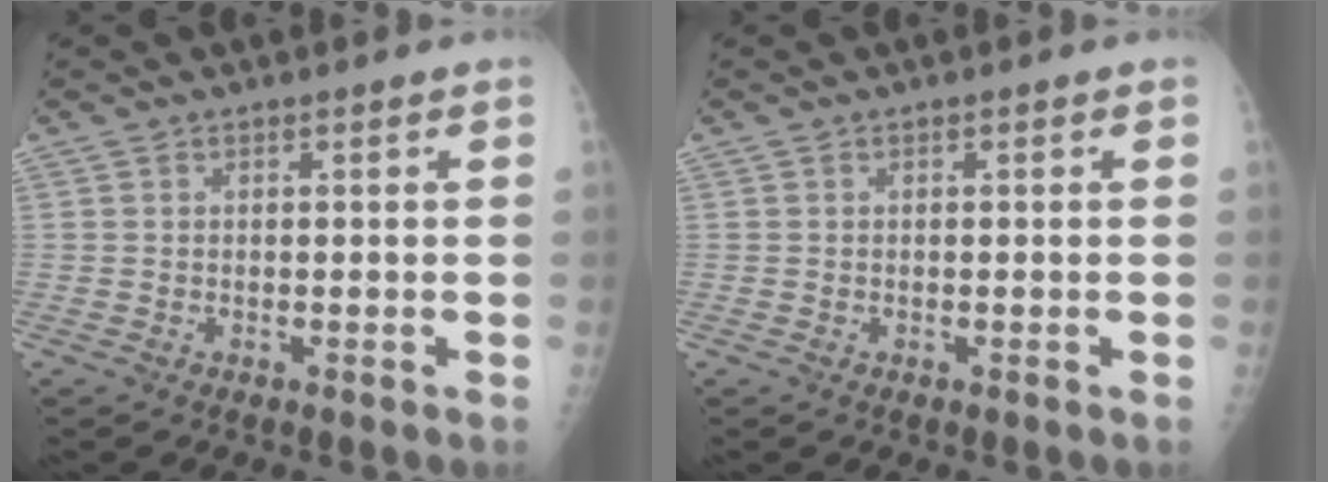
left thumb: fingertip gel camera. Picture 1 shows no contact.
{"total": 0.0}